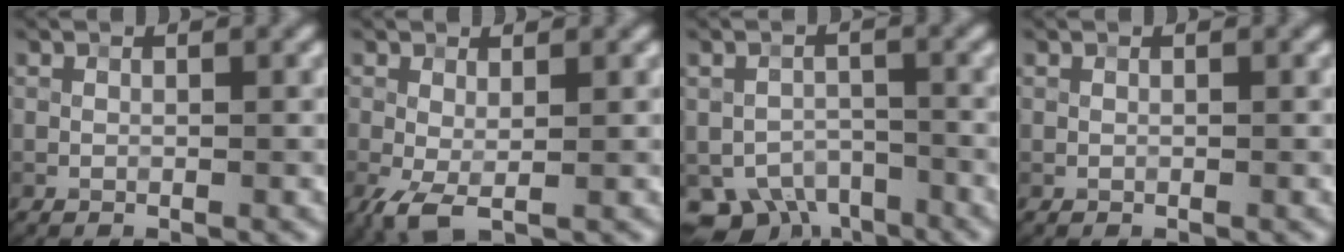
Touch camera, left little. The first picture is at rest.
{"total": 2.1, "force": [-0.4, 0.5, 2.0], "torque": [-0.054, -0.002, -0.013]}
{"total": 5.4, "force": [-3.6, 3.3, 2.3], "torque": [-0.031, -0.022, -0.056]}
{"total": 0.0}